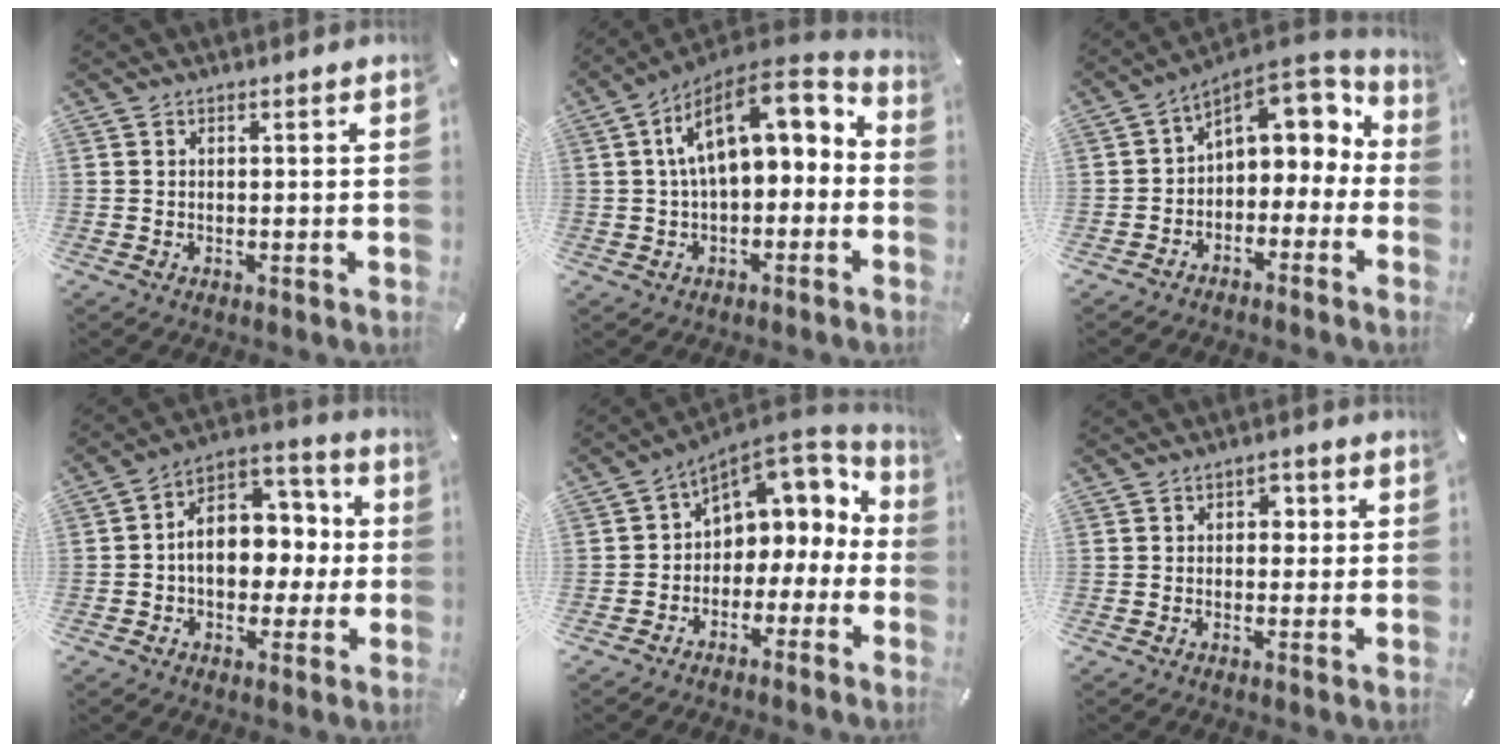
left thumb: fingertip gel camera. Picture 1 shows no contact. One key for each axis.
{"total": 14.8, "fx": 4.2, "fy": 8.0, "fz": 11.8, "tx": -0.198, "ty": -0.025, "tz": 0.073}
{"total": 8.0, "fx": 2.8, "fy": 5.7, "fz": 4.8, "tx": -0.068, "ty": -0.028, "tz": 0.053}
{"total": 11.7, "fx": -0.9, "fy": 9.5, "fz": 6.7, "tx": -0.092, "ty": -0.002, "tz": -0.013}
{"total": 6.4, "fx": 2.6, "fy": 5.5, "fz": 2.0, "tx": -0.042, "ty": -0.030, "tz": 0.051}
{"total": 2.6, "fx": 0.1, "fy": 2.0, "fz": 1.6, "tx": -0.010, "ty": 0.001, "tz": -0.009}